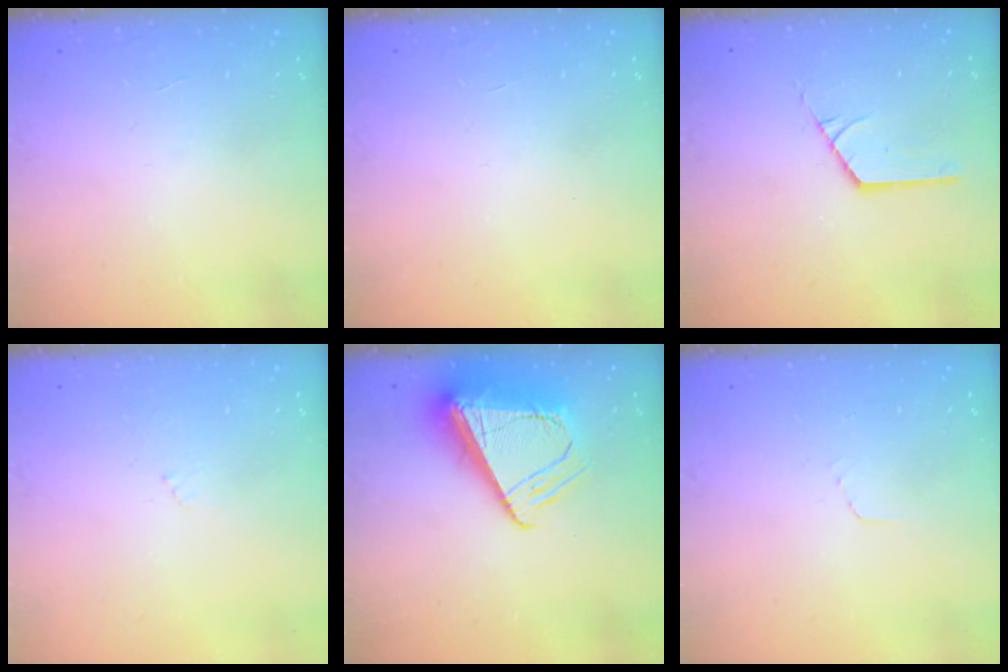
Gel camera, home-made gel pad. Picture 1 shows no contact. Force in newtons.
{"total": 0.0}
{"total": 2.3, "press": 2.3, "slide": 0.3}
{"total": 3.9, "press": 3.9, "slide": 0.5}
{"total": 14.3, "press": 14.1, "slide": 1.9}
{"total": 2.6, "press": 2.6, "slide": 0.1}